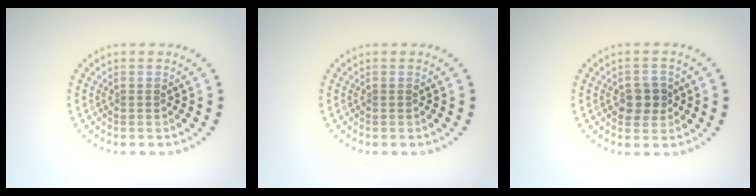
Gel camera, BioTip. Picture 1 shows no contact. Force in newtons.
{"total": 0.0}
{"total": 2.4, "press": 2.3, "slide": 0.6}